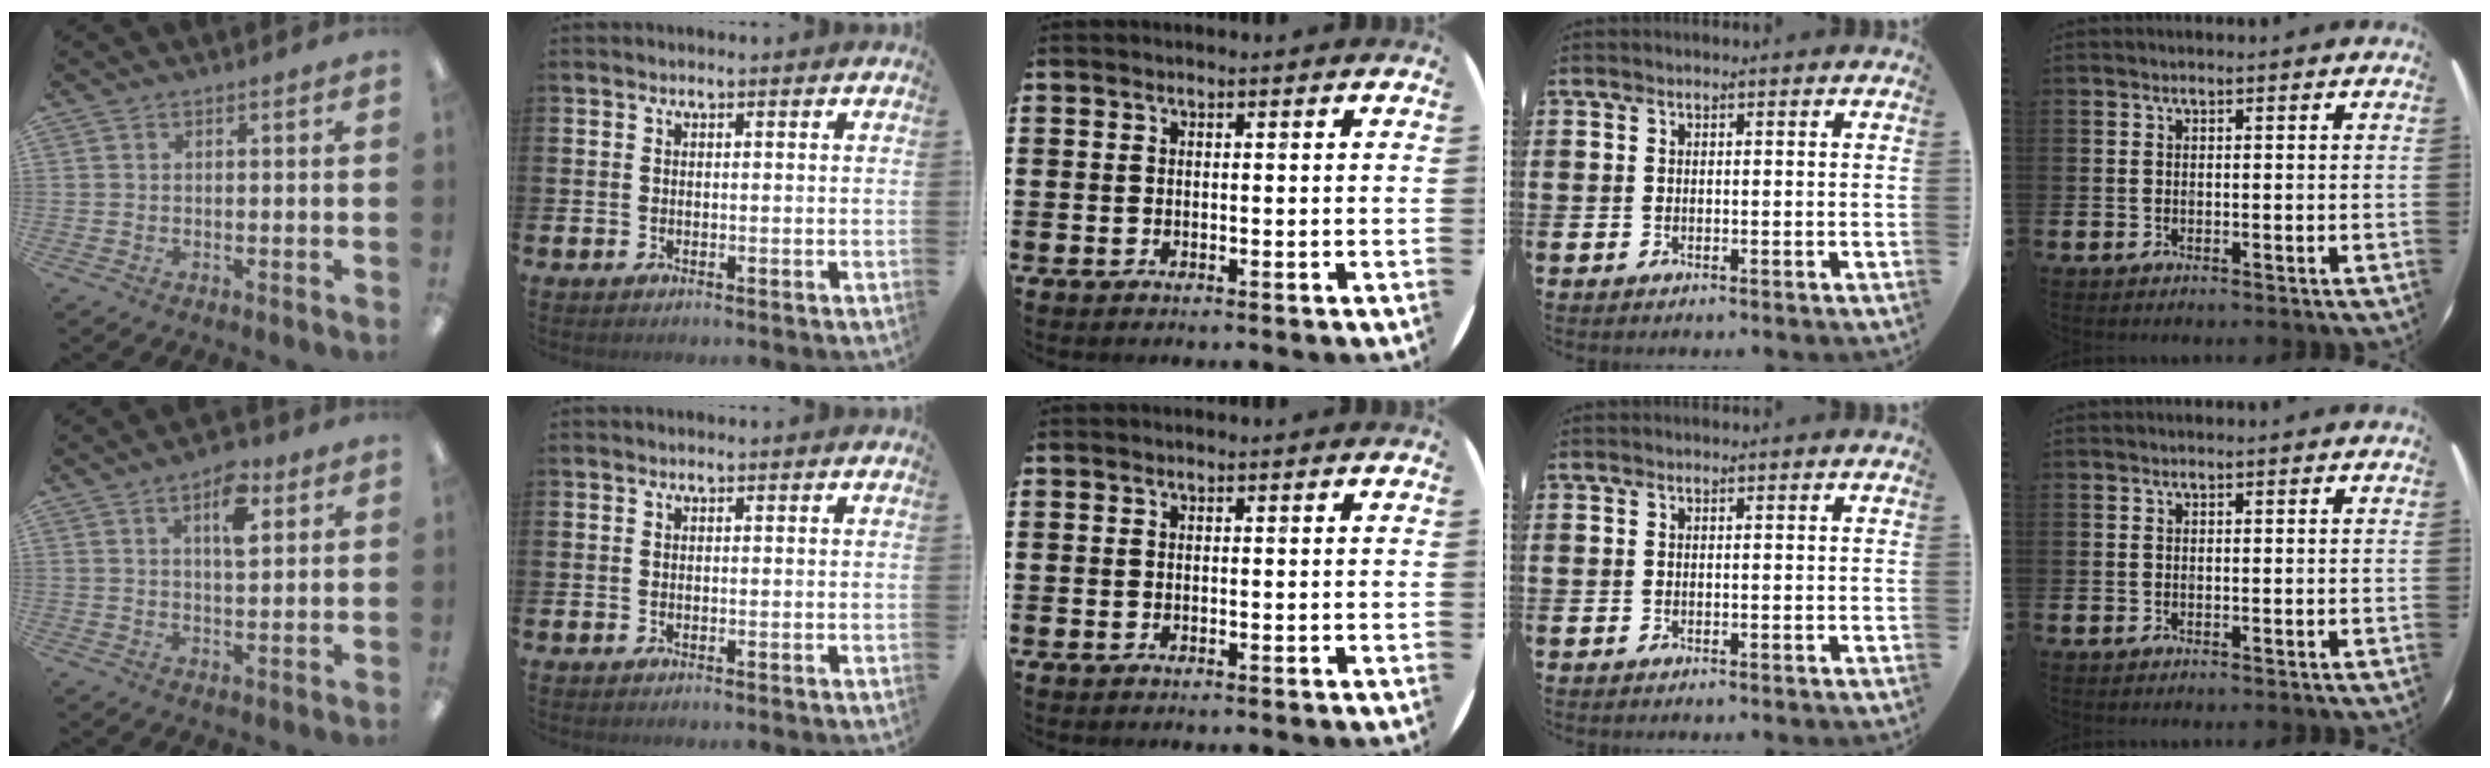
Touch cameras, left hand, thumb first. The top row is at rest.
{"thumb": {"total": 7.8, "force": [4.0, 3.4, 5.8], "torque": [-0.076, -0.011, 0.060]}}